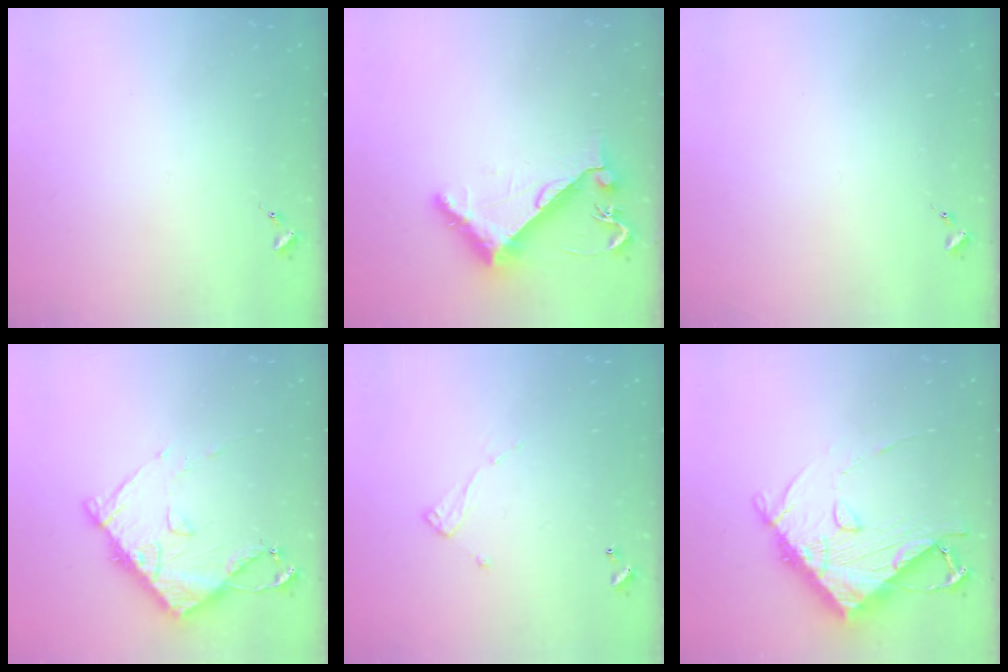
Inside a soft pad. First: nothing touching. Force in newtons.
{"total": 8.4, "press": 8.4, "slide": 0.4}
{"total": 0.0}
{"total": 10.7, "press": 10.7, "slide": 1.3}
{"total": 6.9, "press": 6.9, "slide": 0.3}
{"total": 14.2, "press": 14.1, "slide": 1.7}